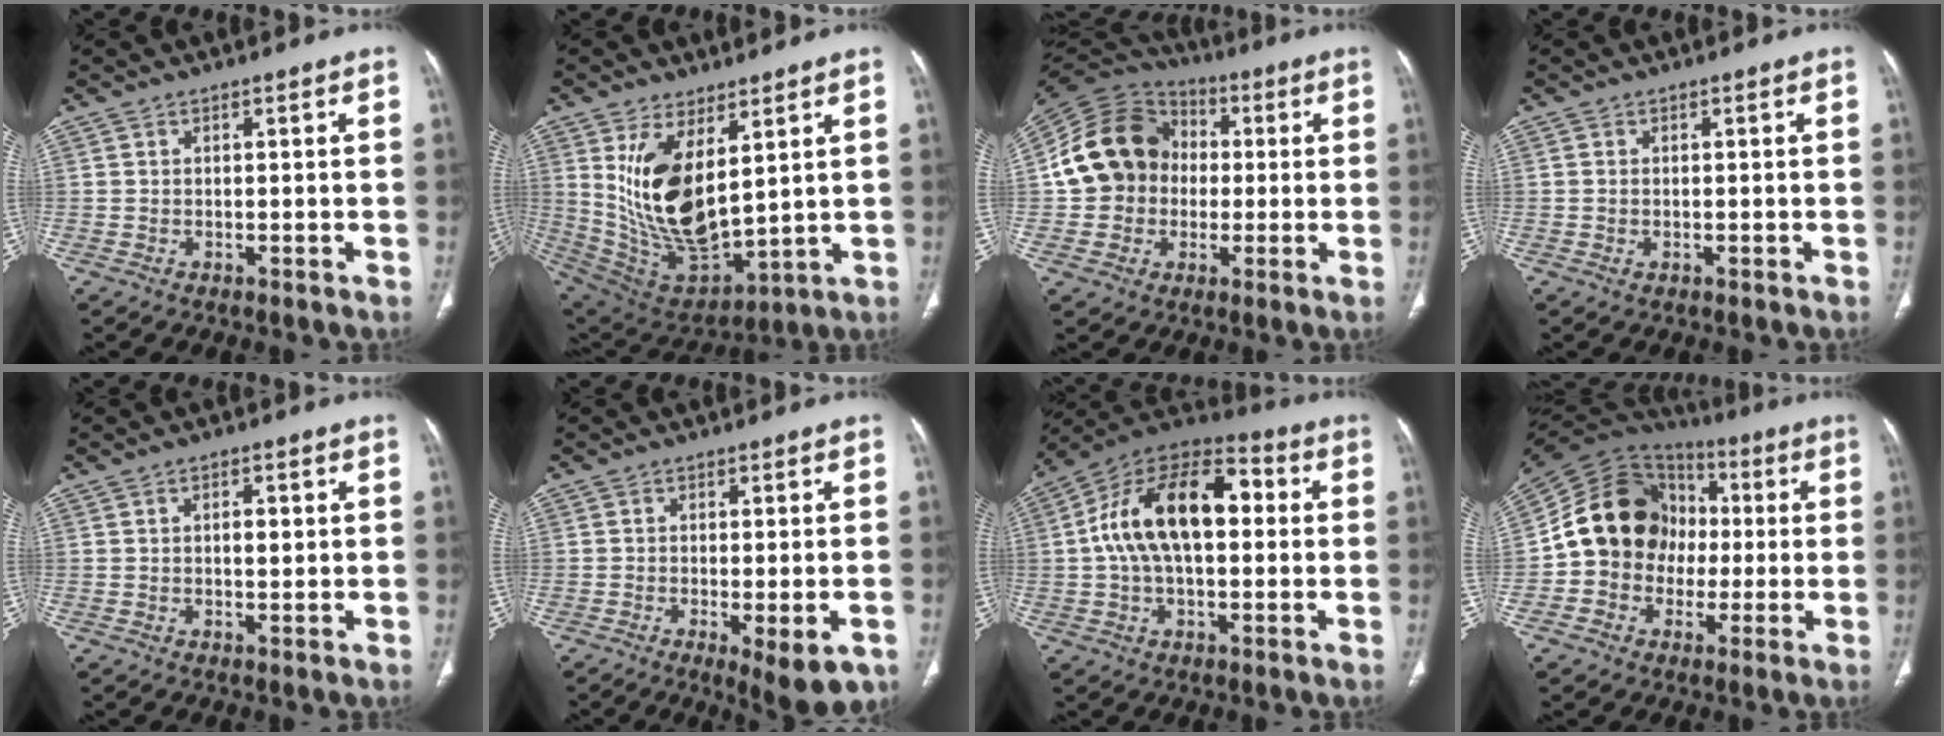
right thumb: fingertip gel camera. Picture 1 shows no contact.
{"total": 17.5, "force": [5.1, 8.4, 14.4], "torque": [-0.254, -0.033, 0.127]}
{"total": 15.7, "force": [0.2, 13.8, 7.5], "torque": [-0.119, 0.028, -0.002]}
{"total": 0.6, "force": [-0.1, 0.4, 0.4], "torque": [-0.013, 0.002, 0.001]}
{"total": 2.8, "force": [0.5, 1.3, 2.4], "torque": [-0.033, 0.001, 0.006]}
{"total": 8.4, "force": [-3.4, 2.7, 7.1], "torque": [-0.098, -0.009, -0.045]}
{"total": 19.7, "force": [2.2, 11.1, 16.1], "torque": [-0.266, 0.041, 0.029]}
{"total": 17.6, "force": [-0.6, 15.1, 9.0], "torque": [-0.128, 0.035, -0.014]}